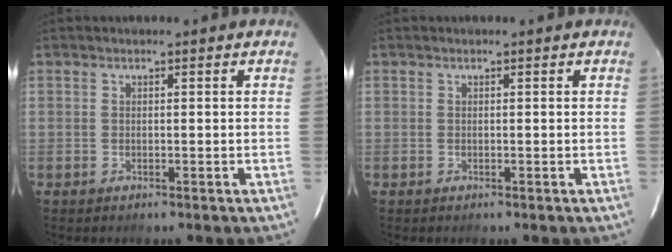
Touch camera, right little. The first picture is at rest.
{"total": 0.0}